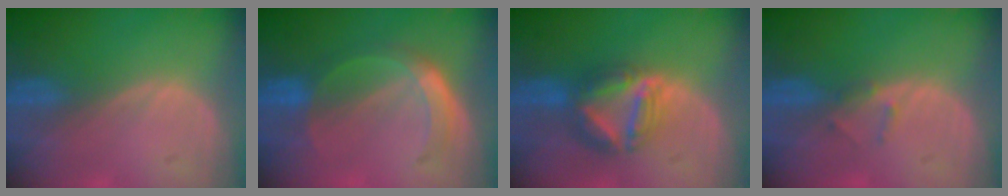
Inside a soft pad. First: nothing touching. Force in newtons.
{"total": 6.0, "press": 5.2, "slide": 3.1}
{"total": 7.5, "press": 6.6, "slide": 3.4}
{"total": 1.3, "press": 1.1, "slide": 0.8}